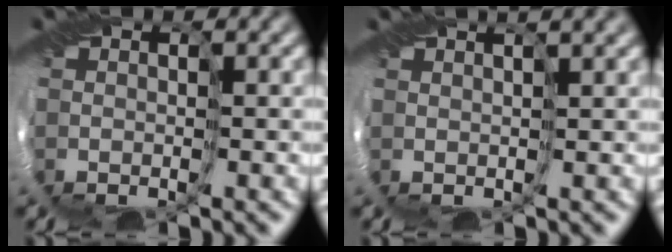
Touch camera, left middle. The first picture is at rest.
{"total": 2.9, "force": [2.1, 0.4, 1.9], "torque": [-0.027, 0.012, 0.020]}